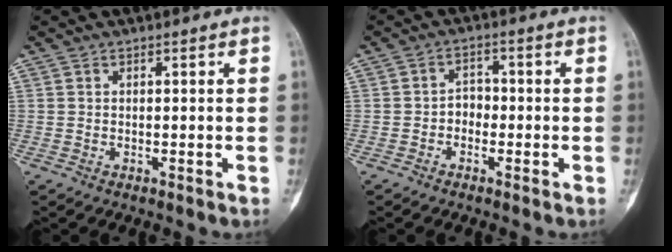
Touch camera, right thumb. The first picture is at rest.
{"total": 2.9, "force": [-1.1, 2.3, 1.5], "torque": [-0.003, 0.015, -0.027]}